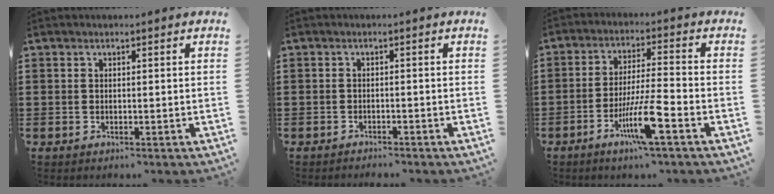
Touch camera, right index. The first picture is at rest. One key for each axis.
{"total": 1.1, "fx": -1.1, "fy": 0.0, "fz": 0.0, "tx": -0.003, "ty": 0.002, "tz": -0.023}
{"total": 8.6, "fx": -4.2, "fy": 0.4, "fz": 7.5, "tx": -0.155, "ty": -0.014, "tz": -0.081}